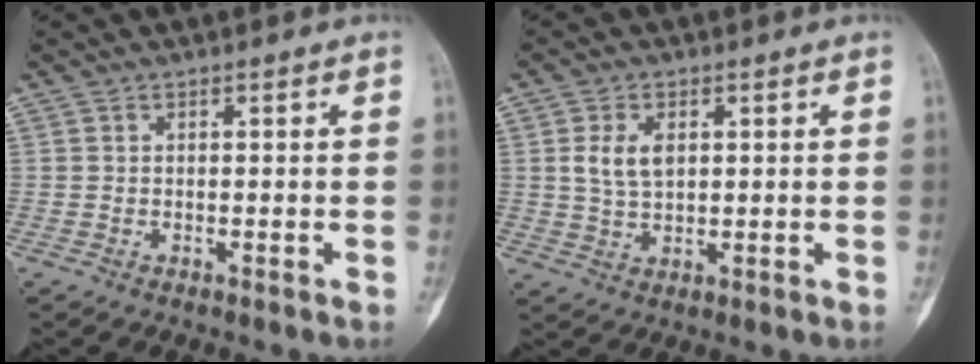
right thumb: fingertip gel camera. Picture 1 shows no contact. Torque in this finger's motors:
{"motor_torque": [0.47, 0.25, 0.30, -0.27, 0.05]}